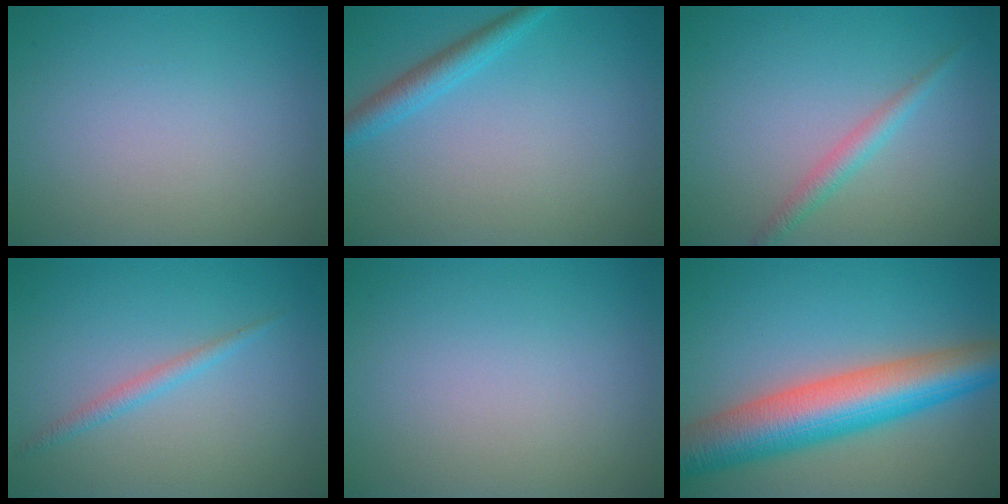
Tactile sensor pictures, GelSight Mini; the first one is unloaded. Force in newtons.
{"total": 2.4, "press": 2.4, "slide": 0.1}
{"total": 1.8, "press": 1.8, "slide": 0.0}
{"total": 1.4, "press": 1.4, "slide": 0.1}
{"total": 0.0}
{"total": 9.8, "press": 9.8, "slide": 0.4}